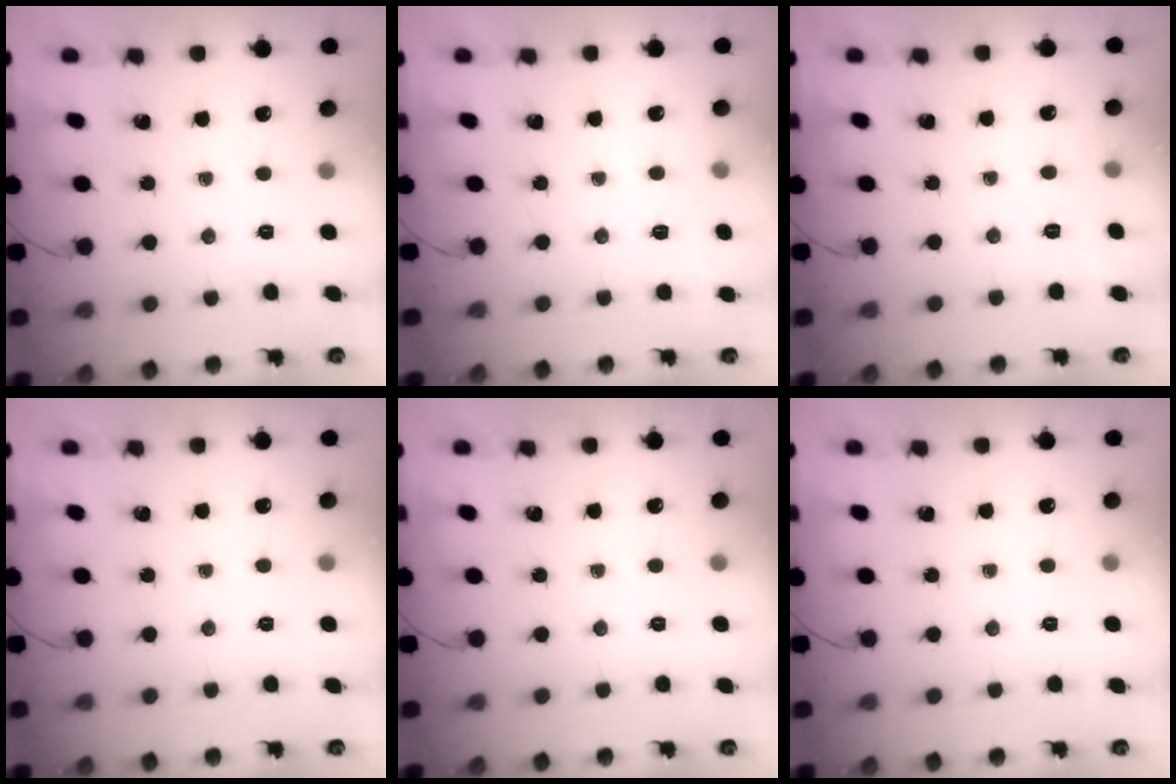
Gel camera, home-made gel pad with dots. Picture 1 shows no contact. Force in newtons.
{"total": 7.4, "press": 7.1, "slide": 1.9}
{"total": 2.3, "press": 0.9, "slide": 2.1}
{"total": 0.0}
{"total": 0.0}
{"total": 0.0}